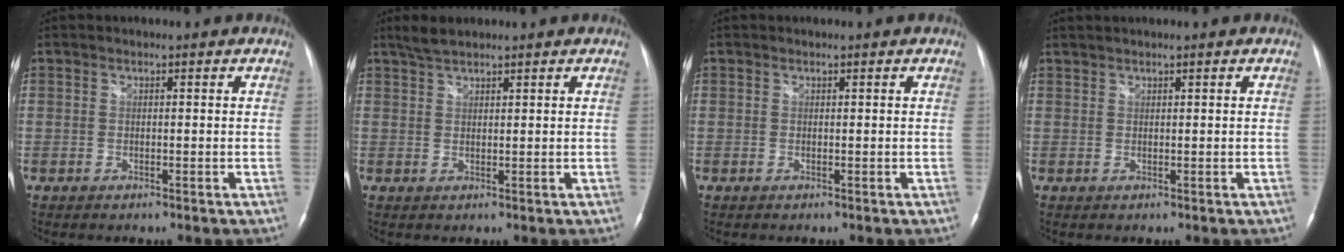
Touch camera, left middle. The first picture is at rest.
{"total": 2.5, "force": [2.2, 0.5, 1.1], "torque": [-0.029, 0.004, 0.043]}
{"total": 0.0}
{"total": 0.8, "force": [0.8, -0.1, 0.3], "torque": [-0.009, 0.010, 0.020]}